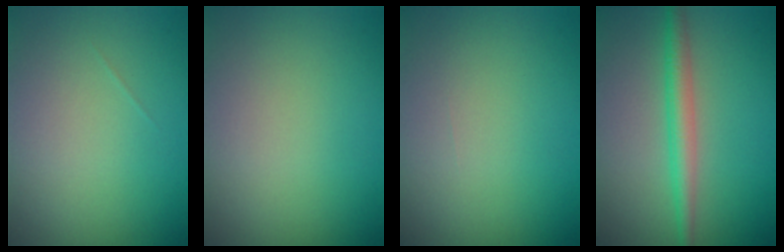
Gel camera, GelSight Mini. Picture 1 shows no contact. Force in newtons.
{"total": 0.0}
{"total": 0.0}
{"total": 2.7, "press": 2.7, "slide": 0.1}